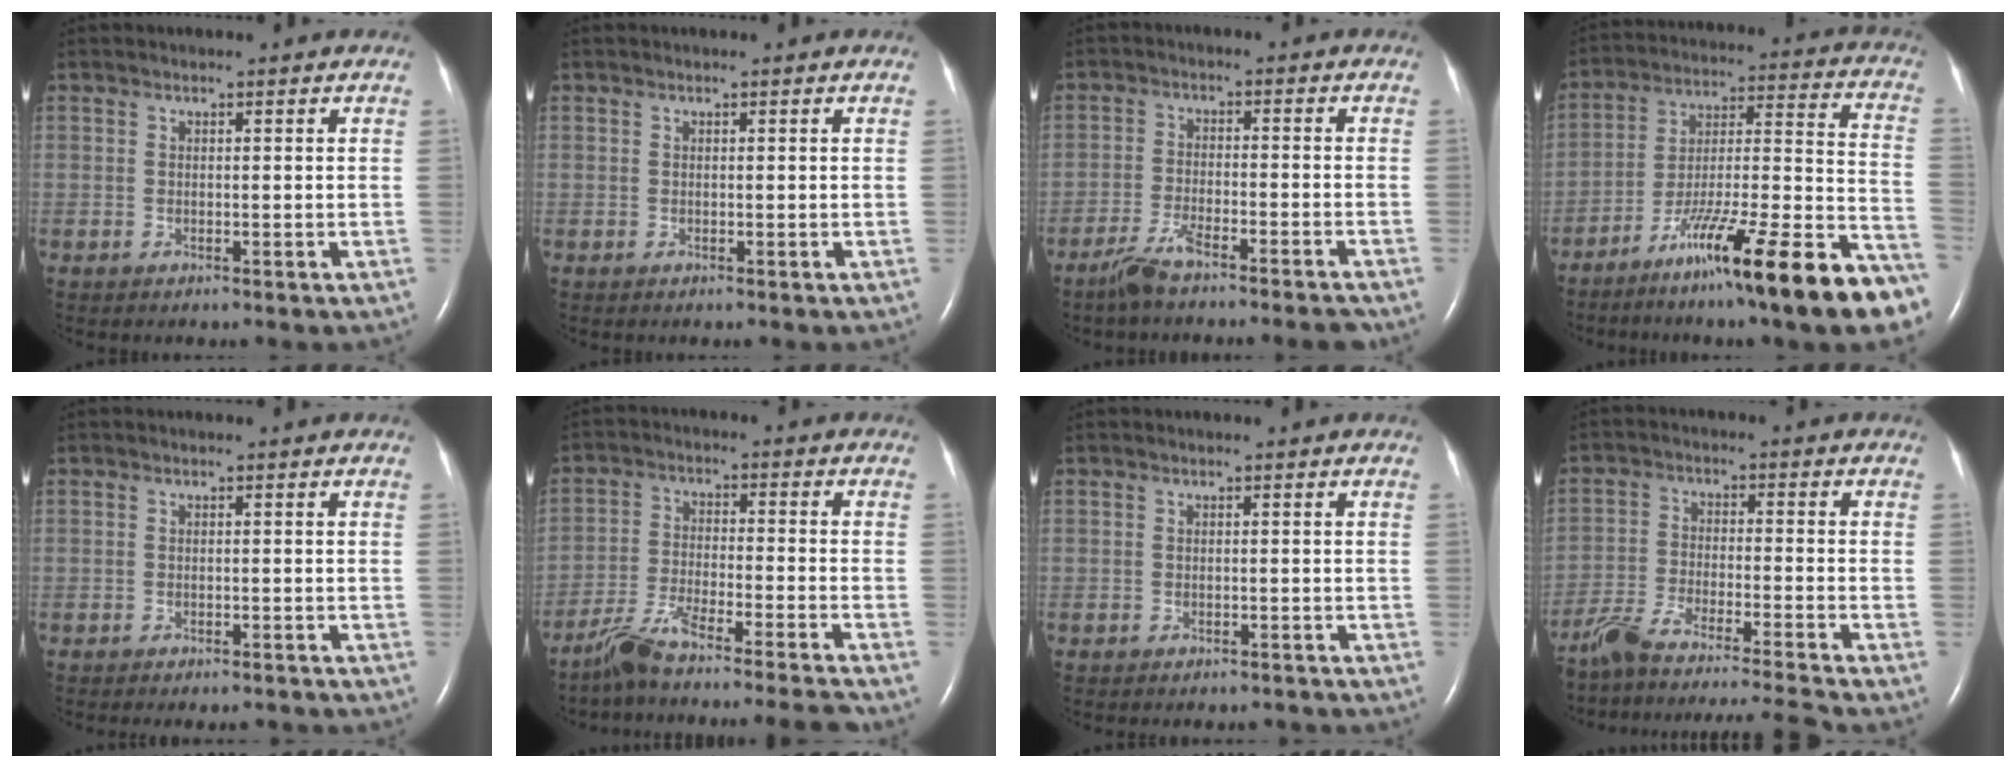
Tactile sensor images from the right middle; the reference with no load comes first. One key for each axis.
{"total": 0.0}
{"total": 7.2, "fx": -6.2, "fy": 0.0, "fz": 3.7, "tx": -0.065, "ty": -0.015, "tz": -0.108}
{"total": 24.4, "fx": -16.6, "fy": 1.3, "fz": 17.8, "tx": -0.198, "ty": 0.000, "tz": -0.271}
{"total": 5.7, "fx": -5.3, "fy": 1.1, "fz": 1.8, "tx": -0.016, "ty": -0.009, "tz": -0.061}
{"total": 14.6, "fx": -13.1, "fy": -1.6, "fz": 6.2, "tx": -0.103, "ty": -0.012, "tz": -0.217}
{"total": 4.5, "fx": -4.2, "fy": 1.2, "fz": 1.1, "tx": -0.010, "ty": -0.005, "tz": -0.047}
{"total": 17.5, "fx": -16.1, "fy": -2.0, "fz": 6.6, "tx": -0.123, "ty": -0.026, "tz": -0.261}